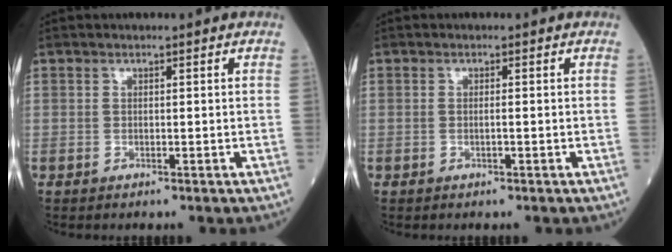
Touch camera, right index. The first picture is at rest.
{"total": 0.7, "force": [-0.1, 0.0, 0.7], "torque": [-0.017, 0.000, -0.002]}